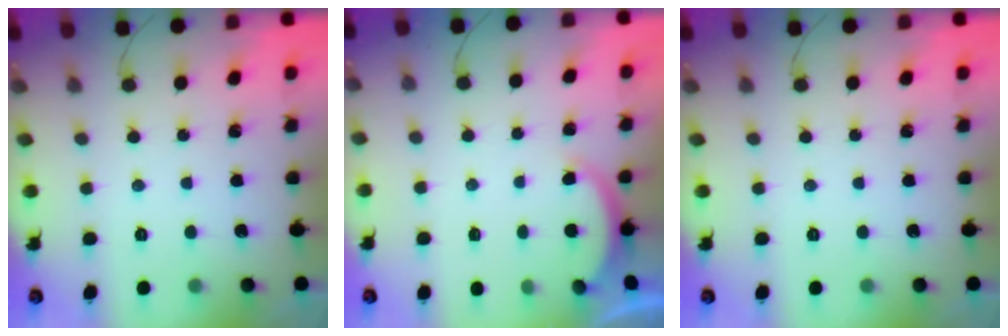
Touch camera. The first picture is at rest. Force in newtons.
{"total": 1.9, "press": 1.8, "slide": 0.5}
{"total": 0.0}